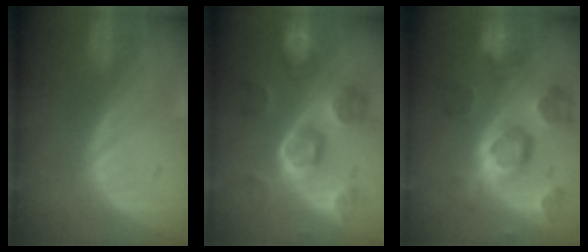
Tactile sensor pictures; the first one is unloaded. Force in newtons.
{"total": 9.3, "press": 9.1, "slide": 1.9}
{"total": 11.3, "press": 10.0, "slide": 5.3}